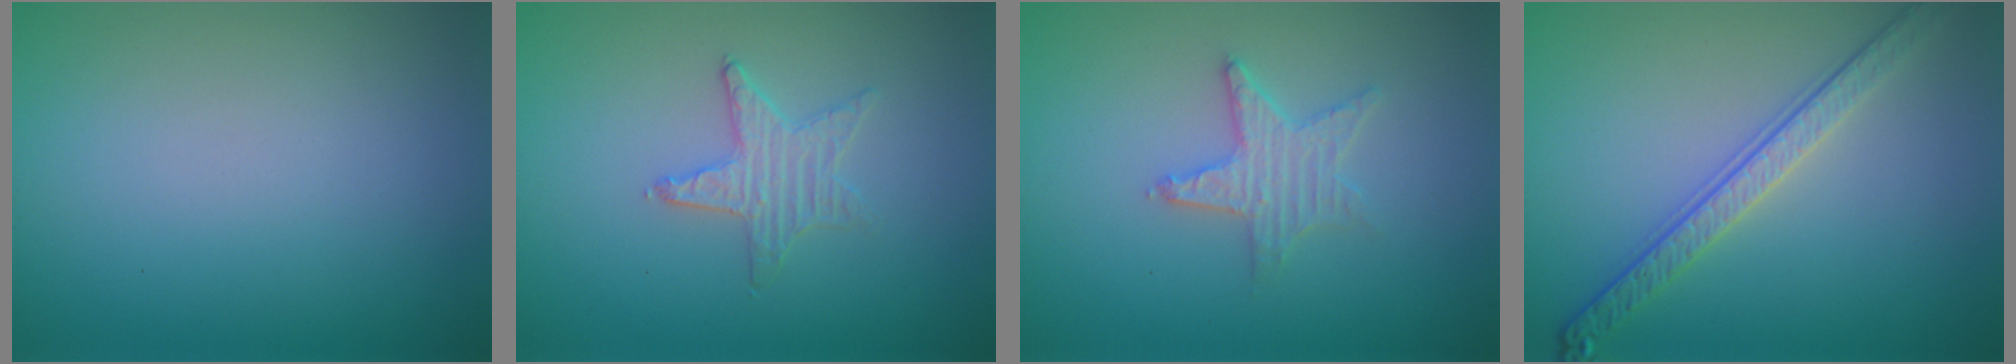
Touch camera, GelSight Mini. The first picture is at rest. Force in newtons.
{"total": 1.2, "press": 1.2, "slide": 0.1}
{"total": 2.7, "press": 2.6, "slide": 0.5}
{"total": 3.5, "press": 2.8, "slide": 2.0}